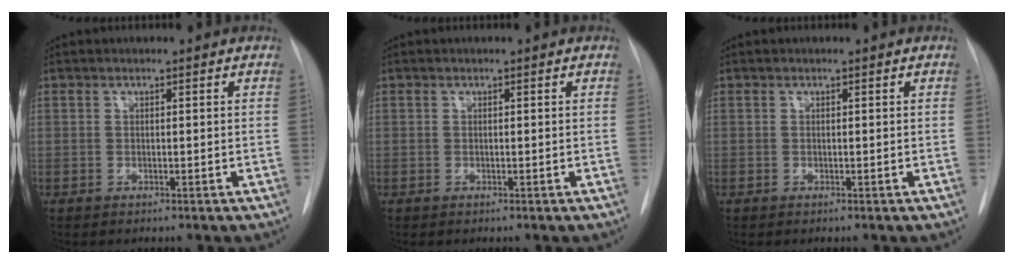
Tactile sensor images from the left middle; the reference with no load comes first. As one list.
[{"total": 0.0}, {"total": 0.0}]